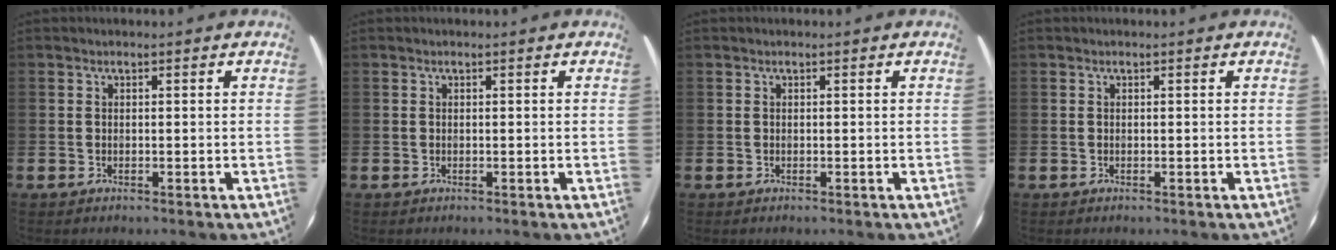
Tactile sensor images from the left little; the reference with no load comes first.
{"total": 0.0}
{"total": 0.0}
{"total": 0.0}